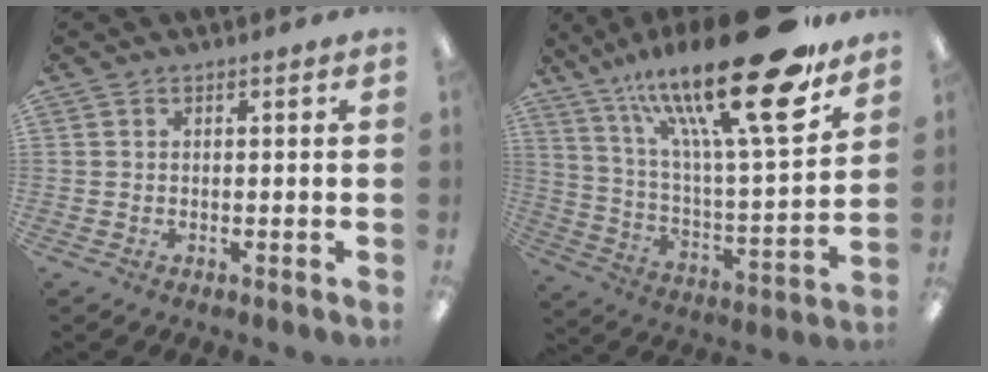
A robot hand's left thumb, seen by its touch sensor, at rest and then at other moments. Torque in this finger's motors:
{"motor_torque": [1.08, 0.53, 2.22, -0.54, 0.28]}